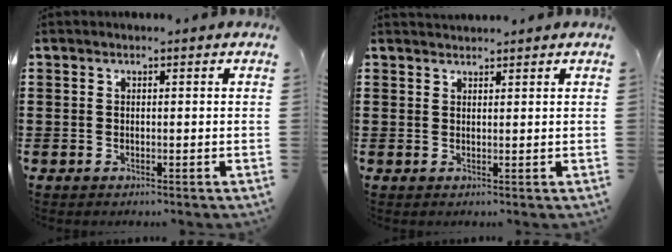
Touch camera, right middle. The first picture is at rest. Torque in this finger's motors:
{"motor_torque": [0.63, -0.85, -0.01, 0.00]}